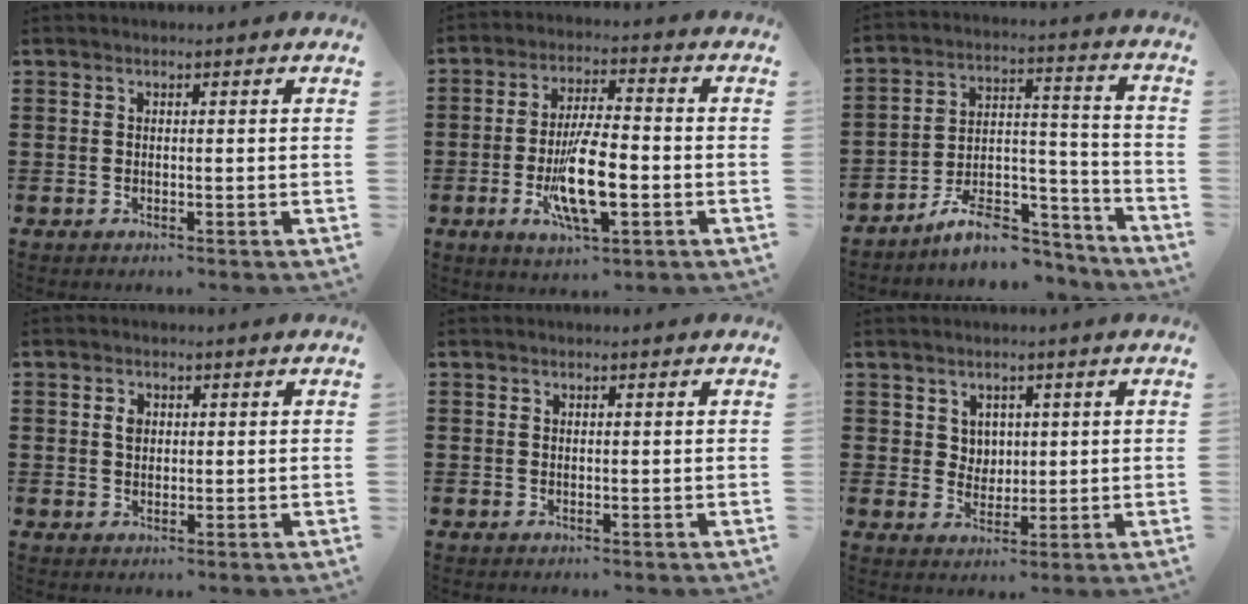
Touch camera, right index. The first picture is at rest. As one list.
[{"total": 11.1, "force": [-2.9, 3.7, 10.1], "torque": [-0.201, -0.010, -0.049]}, {"total": 8.5, "force": [-7.1, 3.3, 3.4], "torque": [-0.049, 0.025, -0.128]}, {"total": 1.9, "force": [0.5, 1.3, 1.3], "torque": [-0.028, 0.007, 0.008]}, {"total": 0.0}, {"total": 3.1, "force": [1.5, 2.6, 0.7], "torque": [-0.027, 0.010, 0.028]}]